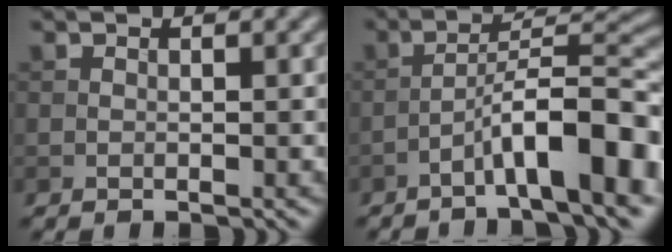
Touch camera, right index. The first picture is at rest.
{"total": 9.1, "force": [-4.5, 1.8, 7.7], "torque": [-0.118, 0.026, -0.073]}